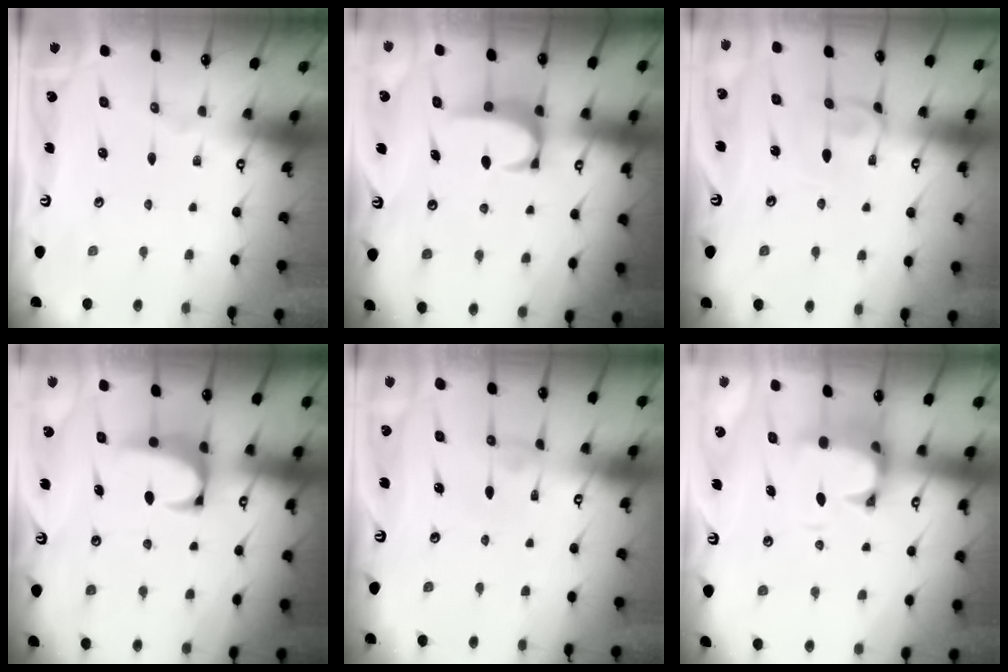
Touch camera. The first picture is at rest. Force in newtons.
{"total": 2.9, "press": 2.9, "slide": 0.3}
{"total": 2.0, "press": 1.9, "slide": 0.5}
{"total": 2.4, "press": 2.3, "slide": 0.9}
{"total": 0.6, "press": 0.4, "slide": 0.5}
{"total": 3.3, "press": 3.0, "slide": 1.2}